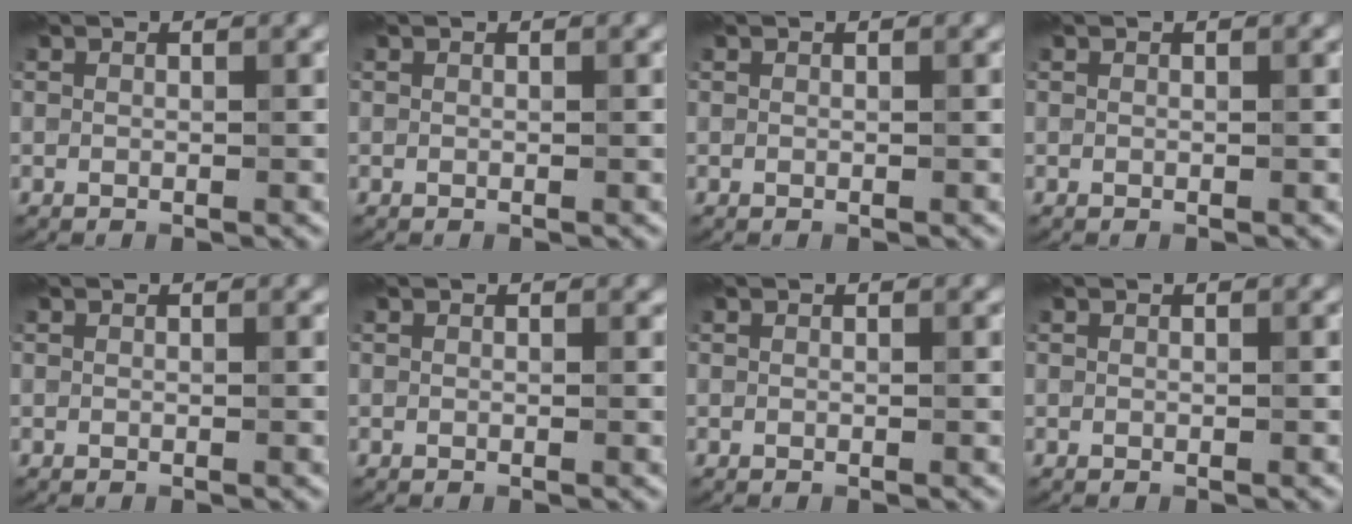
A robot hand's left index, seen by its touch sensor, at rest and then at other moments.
{"total": 0.0}
{"total": 0.0}
{"total": 0.0}
{"total": 0.0}
{"total": 0.7, "force": [0.1, 0.5, 0.4], "torque": [-0.004, 0.001, 0.000]}
{"total": 0.0}
{"total": 0.0}